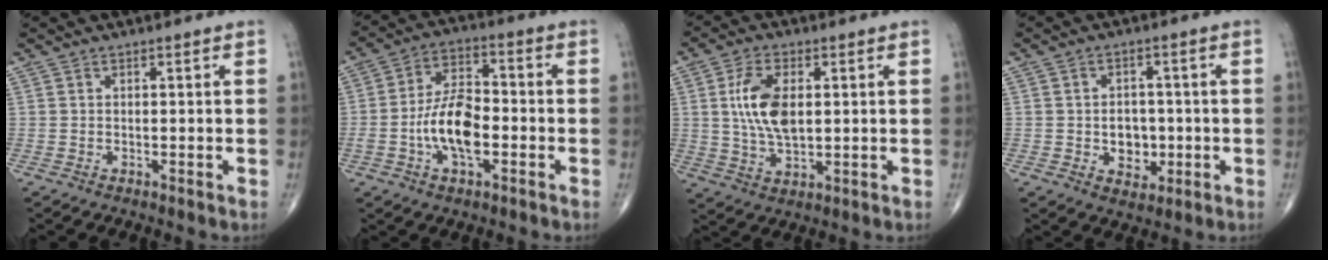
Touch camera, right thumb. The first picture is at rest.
{"total": 11.6, "force": [-2.7, 5.8, 9.7], "torque": [-0.169, 0.027, -0.055]}
{"total": 9.9, "force": [1.6, 5.2, 8.3], "torque": [-0.160, -0.004, 0.035]}
{"total": 6.1, "force": [-1.0, 4.8, 3.7], "torque": [-0.020, 0.007, -0.008]}